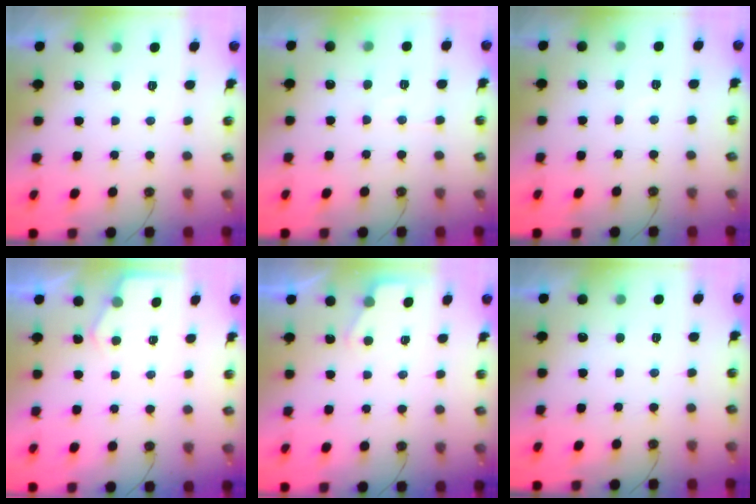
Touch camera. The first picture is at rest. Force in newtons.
{"total": 4.7, "press": 4.7, "slide": 0.6}
{"total": 1.9, "press": 1.9, "slide": 0.3}
{"total": 4.1, "press": 4.1, "slide": 0.6}
{"total": 2.4, "press": 2.4, "slide": 0.4}
{"total": 0.0}